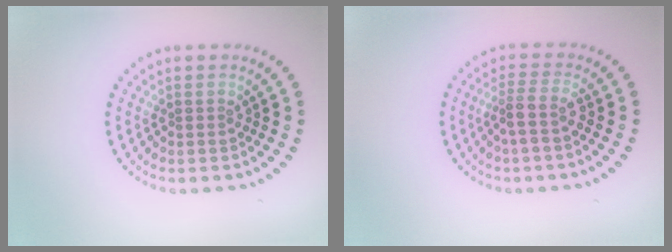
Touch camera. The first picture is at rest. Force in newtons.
{"total": 2.2, "press": 1.6, "slide": 1.5}